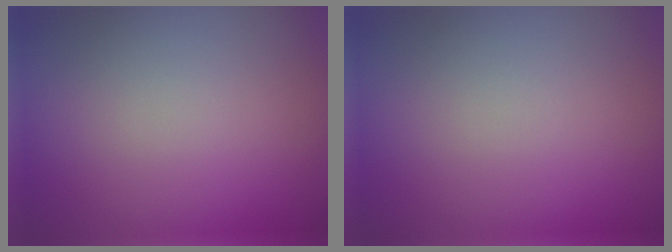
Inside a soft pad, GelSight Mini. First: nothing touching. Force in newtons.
{"total": 0.0}